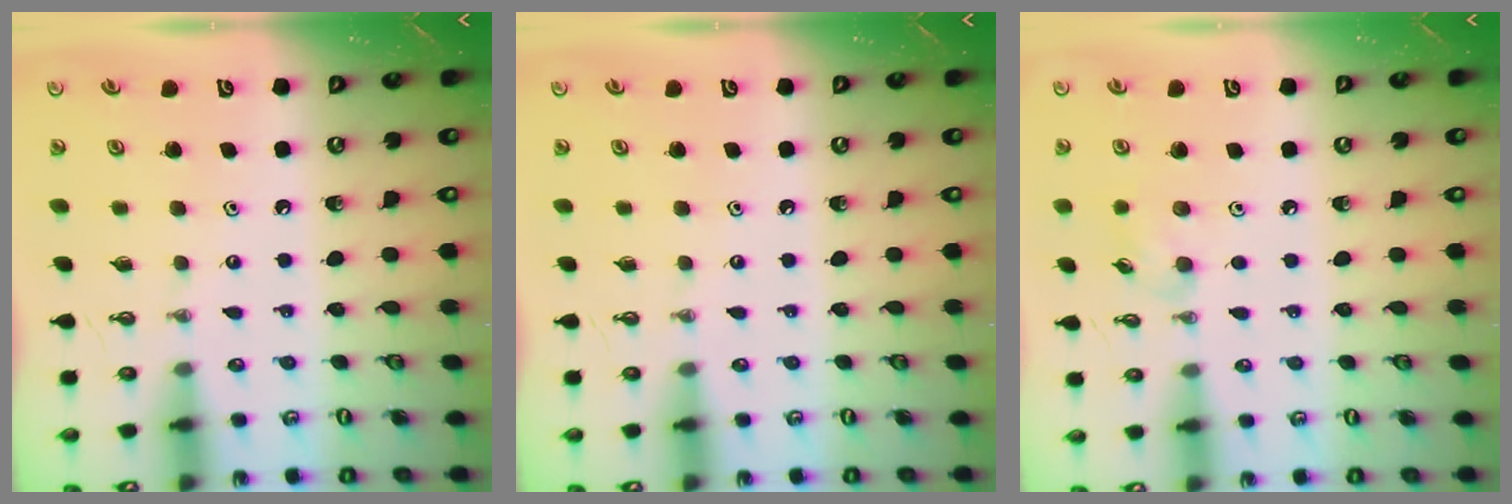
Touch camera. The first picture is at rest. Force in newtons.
{"total": 0.0}
{"total": 6.2, "press": 6.0, "slide": 1.4}